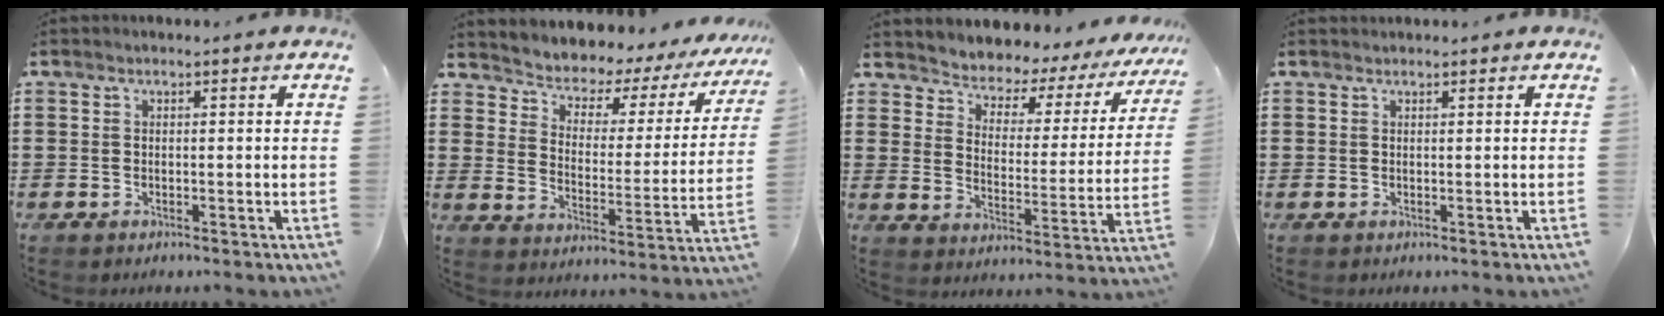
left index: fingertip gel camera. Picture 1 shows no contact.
{"total": 3.1, "force": [2.9, 1.2, 0.3], "torque": [-0.033, -0.036, 0.037]}
{"total": 3.1, "force": [2.9, 1.0, 0.1], "torque": [-0.029, -0.035, 0.039]}
{"total": 0.5, "force": [0.5, 0.1, 0.1], "torque": [-0.003, 0.000, 0.011]}